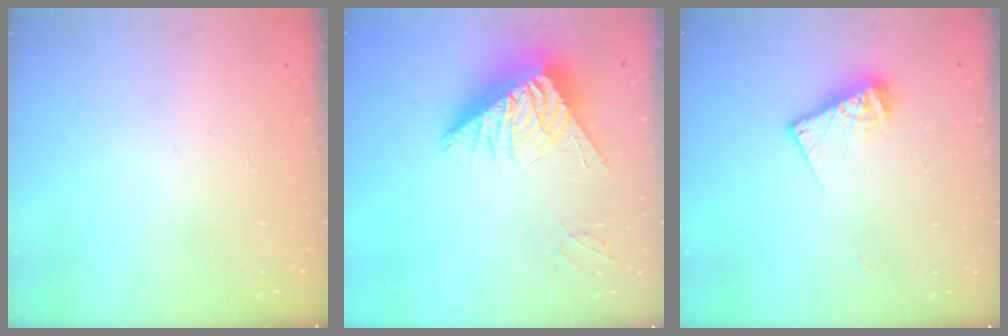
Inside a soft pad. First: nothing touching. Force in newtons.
{"total": 12.6, "press": 12.5, "slide": 1.7}
{"total": 7.9, "press": 7.9, "slide": 0.5}